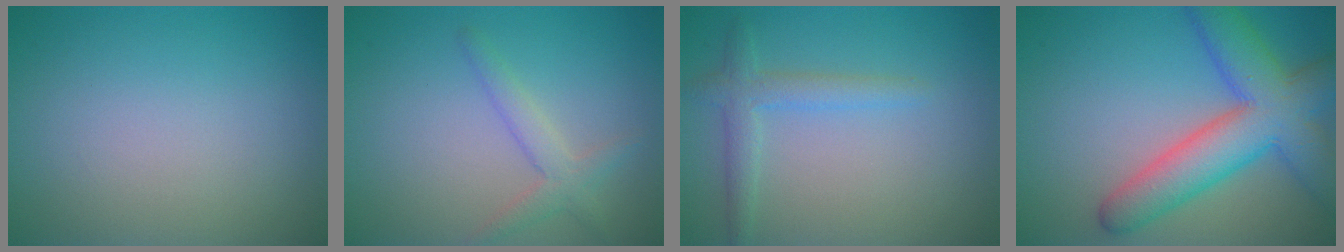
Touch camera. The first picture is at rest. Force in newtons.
{"total": 2.2, "press": 2.2, "slide": 0.1}
{"total": 2.4, "press": 2.4, "slide": 0.1}
{"total": 8.6, "press": 8.6, "slide": 0.4}